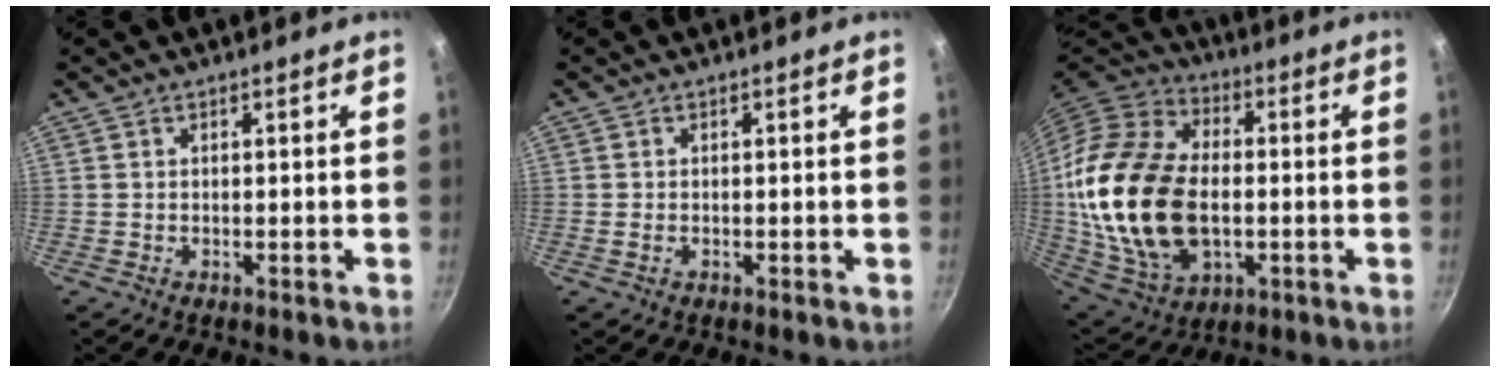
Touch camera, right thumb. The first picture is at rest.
{"total": 0.8, "force": [-0.2, 0.5, 0.6], "torque": [-0.011, 0.000, -0.004]}
{"total": 25.8, "force": [-1.3, 16.8, 19.6], "torque": [-0.377, 0.014, -0.016]}